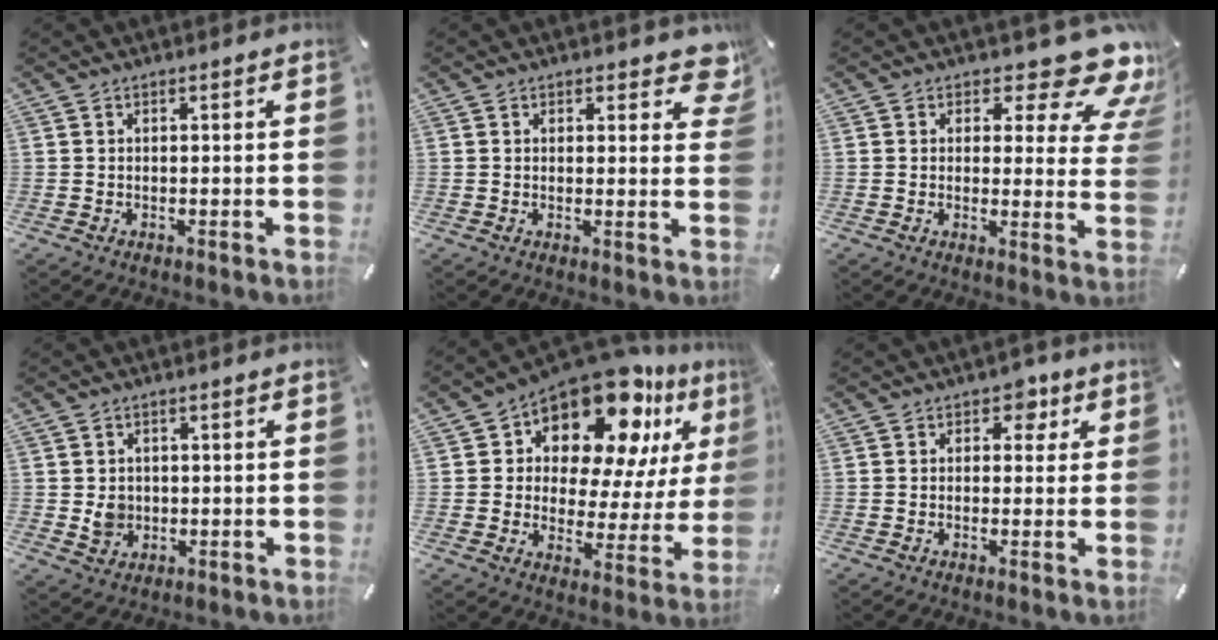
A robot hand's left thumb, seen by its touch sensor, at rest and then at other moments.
{"total": 5.0, "force": [2.9, 2.9, 2.9], "torque": [-0.014, -0.016, 0.045]}
{"total": 11.9, "force": [7.6, 4.9, 7.8], "torque": [-0.096, -0.064, 0.127]}
{"total": 4.4, "force": [-0.1, 4.1, 1.7], "torque": [-0.016, -0.006, -0.004]}
{"total": 18.3, "force": [13.2, 8.6, 9.3], "torque": [-0.148, -0.106, 0.222]}
{"total": 4.4, "force": [1.8, 3.2, 2.4], "torque": [-0.005, -0.009, 0.020]}